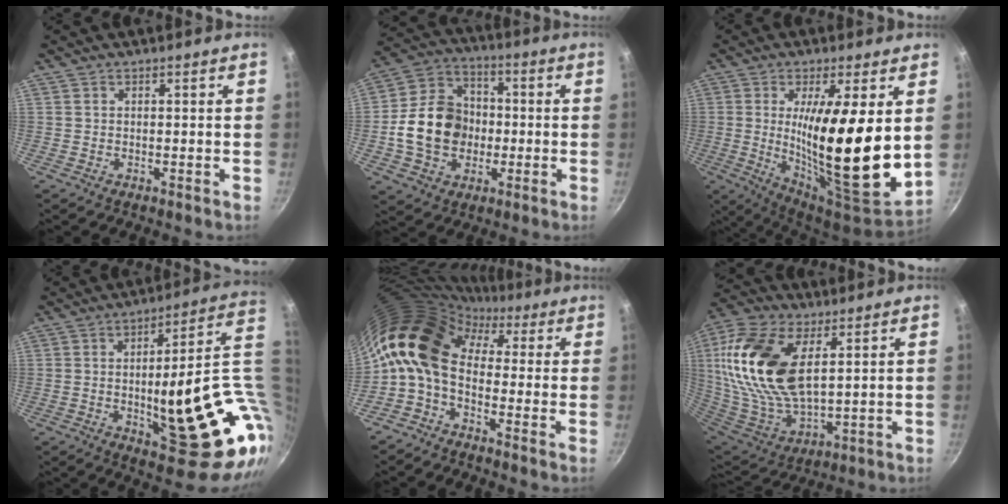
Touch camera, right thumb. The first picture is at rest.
{"total": 15.3, "force": [-1.7, 12.4, 8.8], "torque": [-0.128, 0.030, -0.038]}
{"total": 21.2, "force": [2.9, 4.8, 20.4], "torque": [-0.327, -0.051, 0.049]}
{"total": 26.7, "force": [0.4, 9.0, 25.2], "torque": [-0.305, -0.008, 0.024]}
{"total": 14.6, "force": [1.1, 9.9, 10.7], "torque": [-0.180, 0.035, -0.008]}
{"total": 23.4, "force": [6.7, 12.5, 18.6], "torque": [-0.375, -0.026, 0.128]}